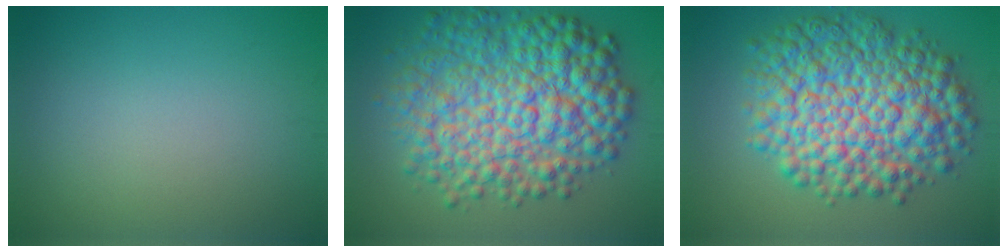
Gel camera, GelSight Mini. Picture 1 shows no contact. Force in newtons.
{"total": 11.2, "press": 11.2, "slide": 0.1}
{"total": 11.4, "press": 11.4, "slide": 0.2}